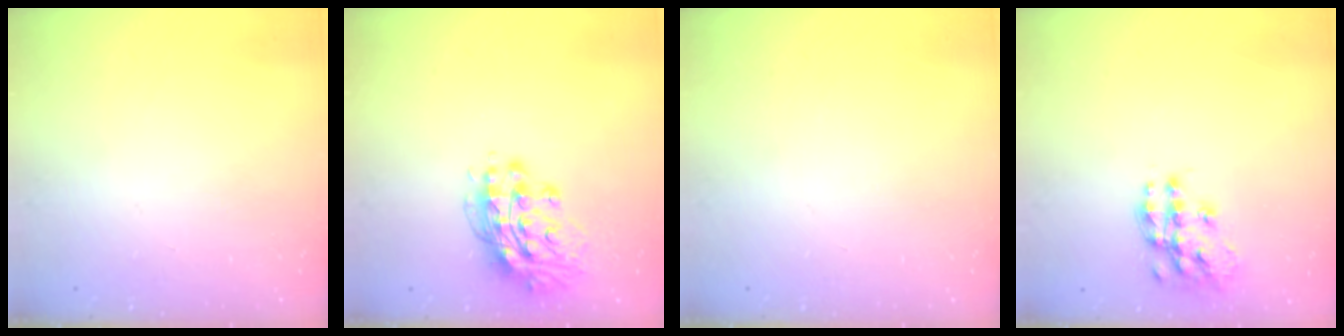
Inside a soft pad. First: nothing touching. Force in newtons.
{"total": 13.5, "press": 13.4, "slide": 1.3}
{"total": 0.0}
{"total": 13.2, "press": 13.1, "slide": 0.9}